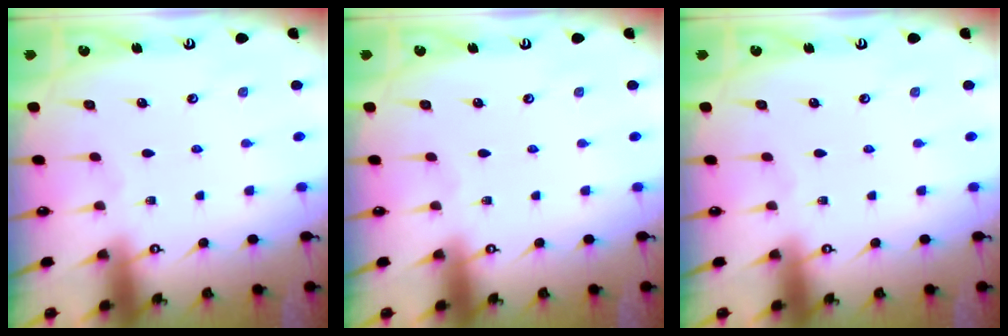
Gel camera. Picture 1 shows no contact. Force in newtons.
{"total": 0.0}
{"total": 0.0}